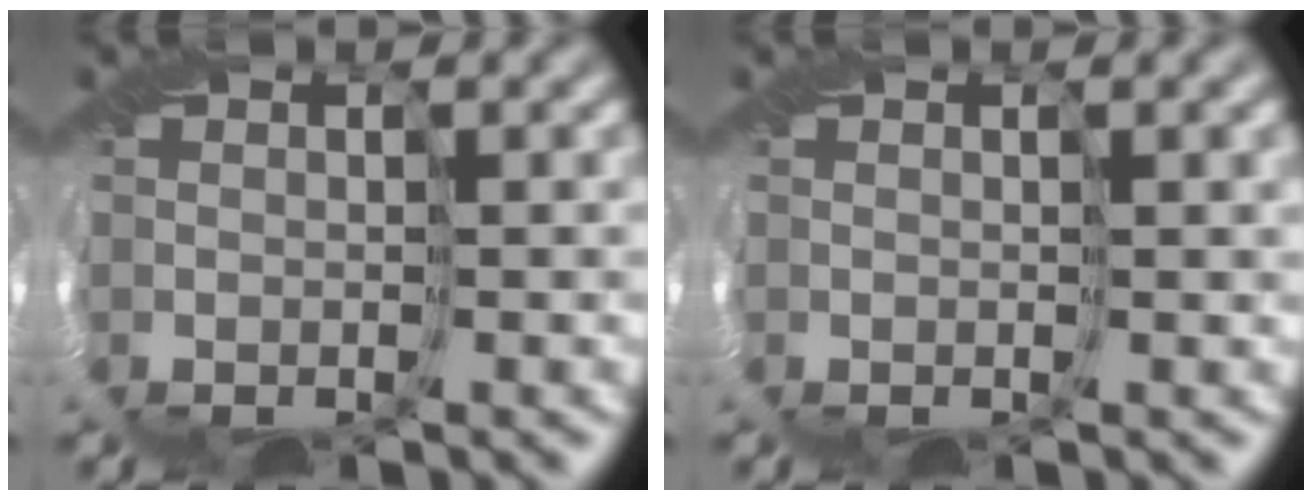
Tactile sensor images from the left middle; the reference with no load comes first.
{"total": 1.2, "force": [0.8, -0.1, 0.9], "torque": [-0.010, 0.006, 0.014]}